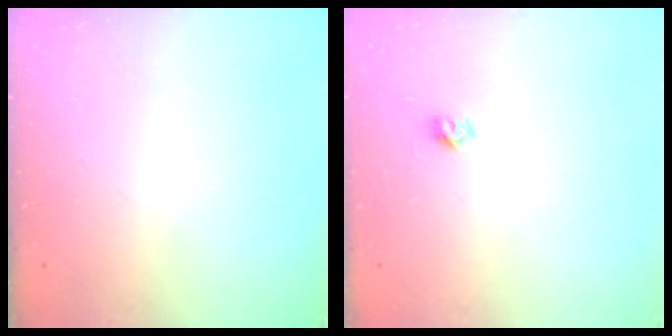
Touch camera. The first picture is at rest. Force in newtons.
{"total": 4.4, "press": 4.4, "slide": 0.4}